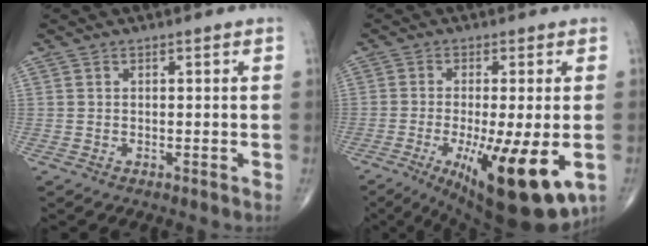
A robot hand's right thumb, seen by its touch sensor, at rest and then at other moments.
{"total": 17.9, "force": [-5.5, 4.8, 16.3], "torque": [-0.234, -0.025, -0.067]}